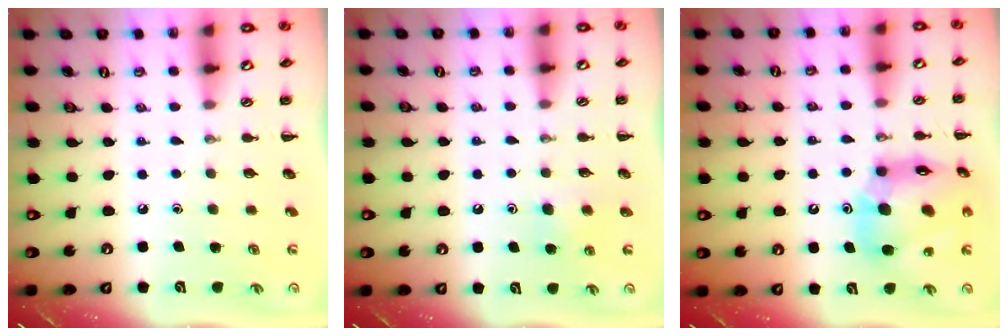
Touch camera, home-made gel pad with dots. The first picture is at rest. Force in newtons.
{"total": 4.1, "press": 3.8, "slide": 1.5}
{"total": 17.3, "press": 16.6, "slide": 4.9}